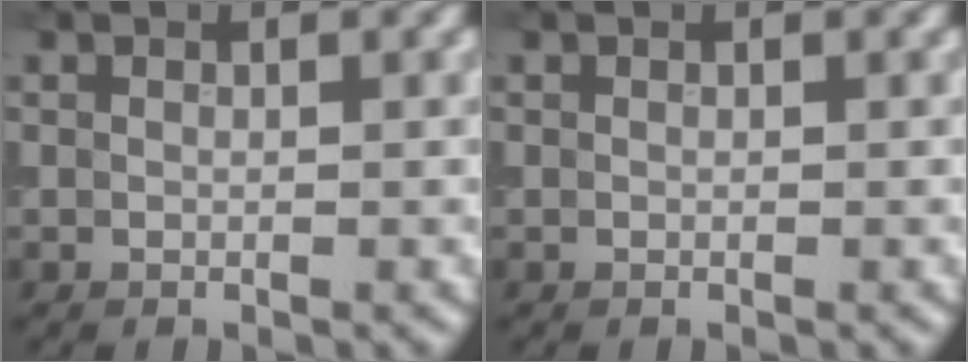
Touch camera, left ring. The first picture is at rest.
{"total": 0.0}